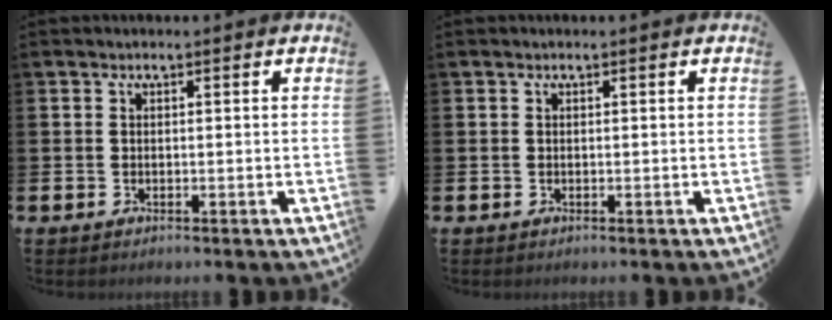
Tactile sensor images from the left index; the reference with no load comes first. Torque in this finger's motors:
{"motor_torque": [-0.07, -0.01, 0.02, -0.01]}